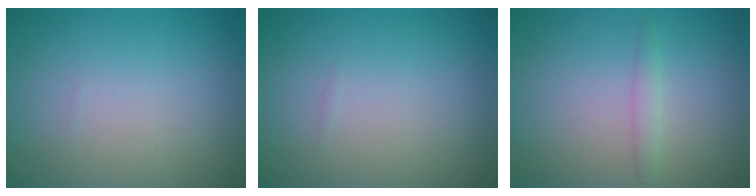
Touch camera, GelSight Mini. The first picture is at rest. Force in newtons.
{"total": 0.0}
{"total": 1.0, "press": 1.0, "slide": 0.1}